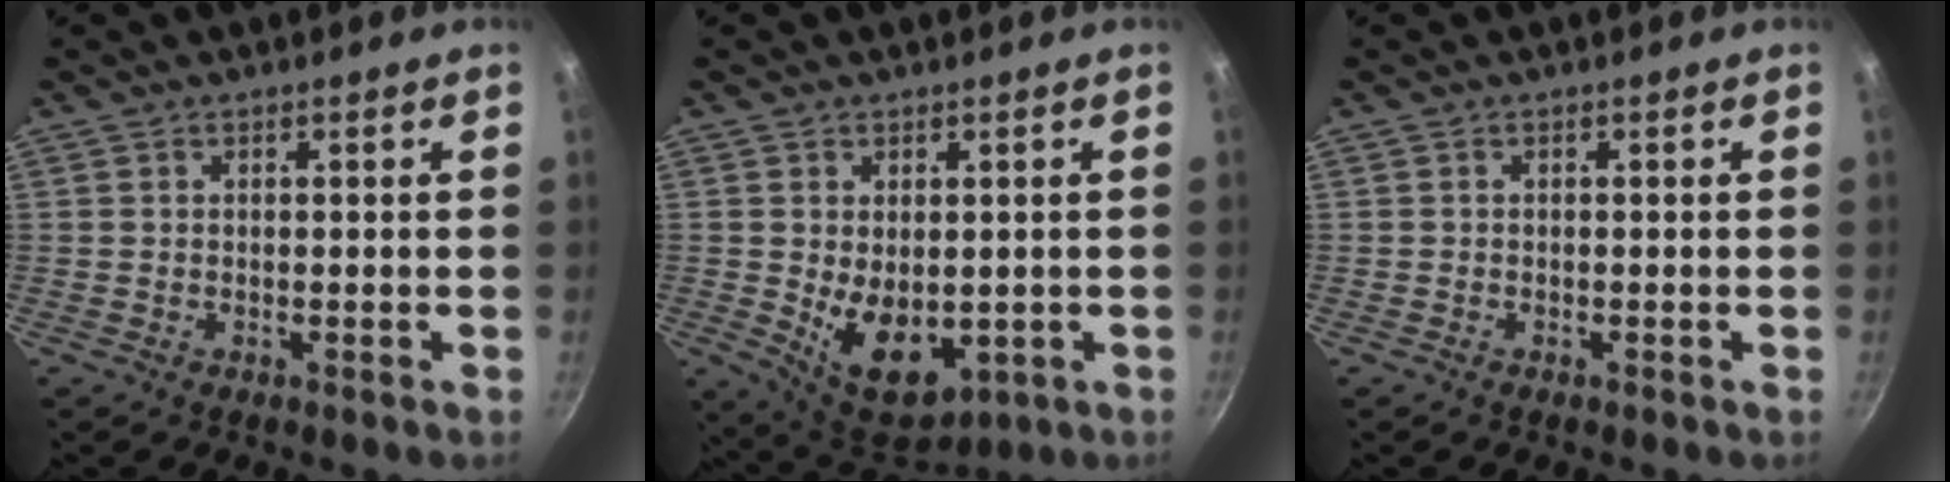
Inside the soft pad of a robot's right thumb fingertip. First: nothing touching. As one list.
[{"total": 10.6, "force": [-1.0, 6.7, 8.1], "torque": [-0.101, -0.019, 0.008]}, {"total": 0.0}]